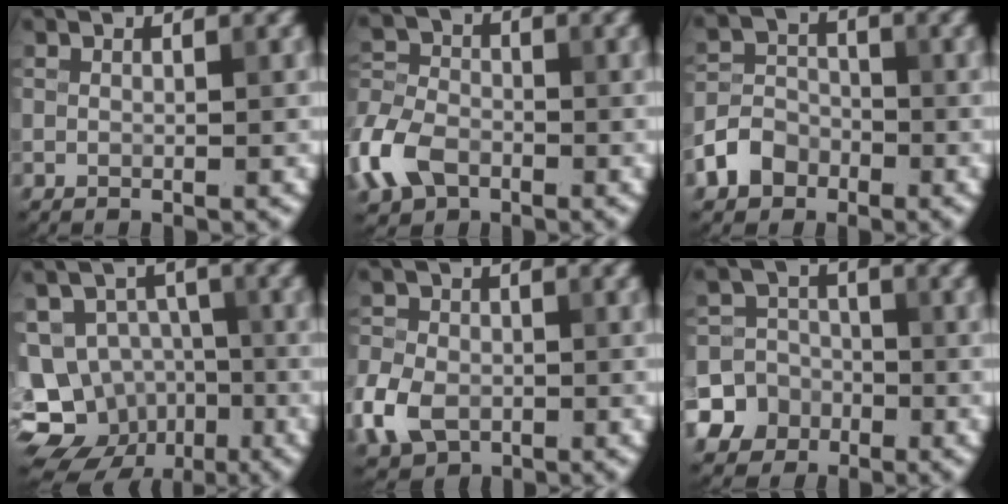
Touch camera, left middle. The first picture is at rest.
{"total": 6.2, "force": [-3.2, 4.3, 3.3], "torque": [-0.078, 0.000, -0.079]}
{"total": 3.7, "force": [-2.2, 2.8, 1.3], "torque": [-0.026, 0.004, -0.047]}
{"total": 13.8, "force": [-6.5, 11.3, 4.4], "torque": [-0.090, -0.009, -0.096]}
{"total": 5.6, "force": [-2.1, 4.1, 3.2], "torque": [-0.078, -0.010, -0.049]}
{"total": 9.1, "force": [-4.1, 8.0, 1.3], "torque": [-0.035, -0.013, -0.096]}